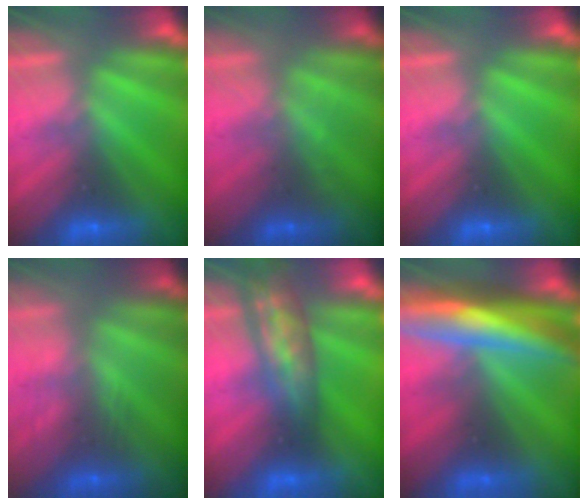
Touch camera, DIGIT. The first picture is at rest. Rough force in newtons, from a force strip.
{"total": 1.4}
{"total": 0.0}
{"total": 2.9}
{"total": 2.9}
{"total": 9.3}